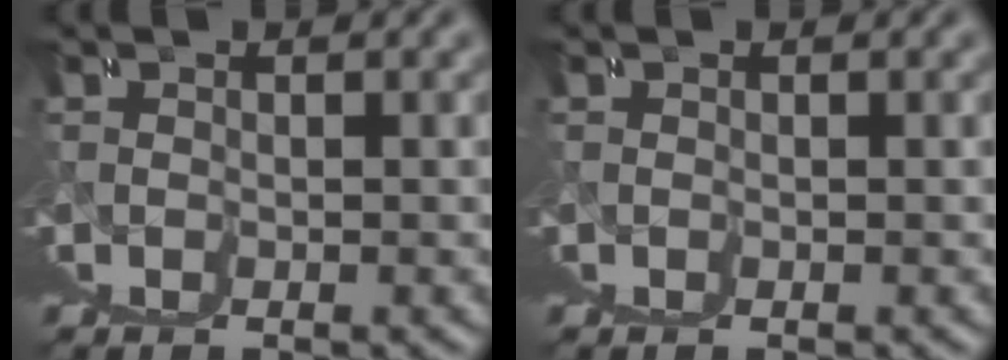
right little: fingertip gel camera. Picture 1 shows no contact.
{"total": 0.0}